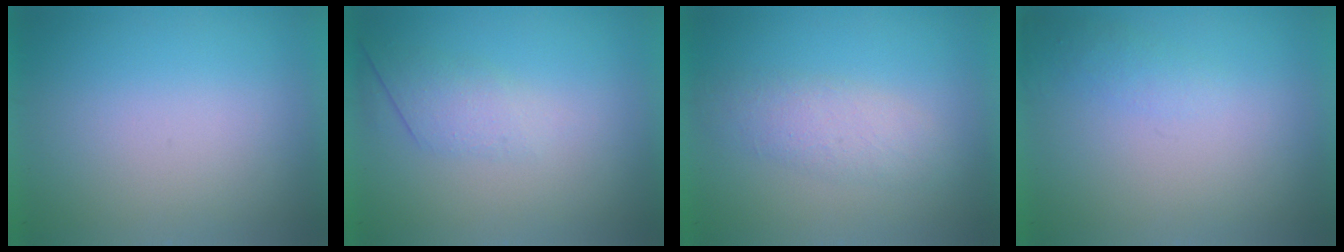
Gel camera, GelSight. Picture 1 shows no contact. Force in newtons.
{"total": 2.6}
{"total": 1.8}
{"total": 1.1}